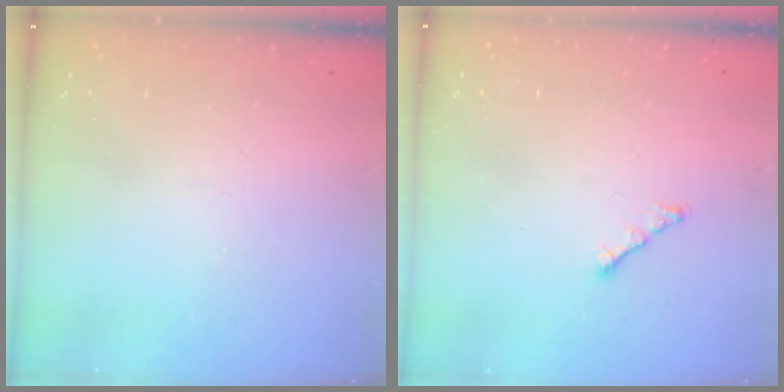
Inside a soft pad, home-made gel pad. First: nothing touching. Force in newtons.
{"total": 2.3, "press": 2.2, "slide": 0.7}